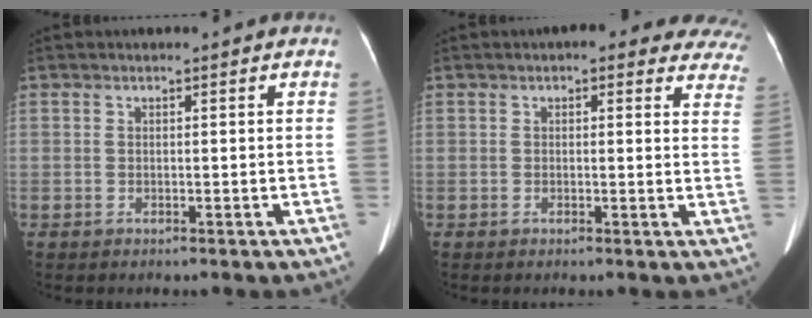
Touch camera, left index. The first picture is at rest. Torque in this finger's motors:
{"motor_torque": [0.63, -0.69, 0.07, 0.03]}